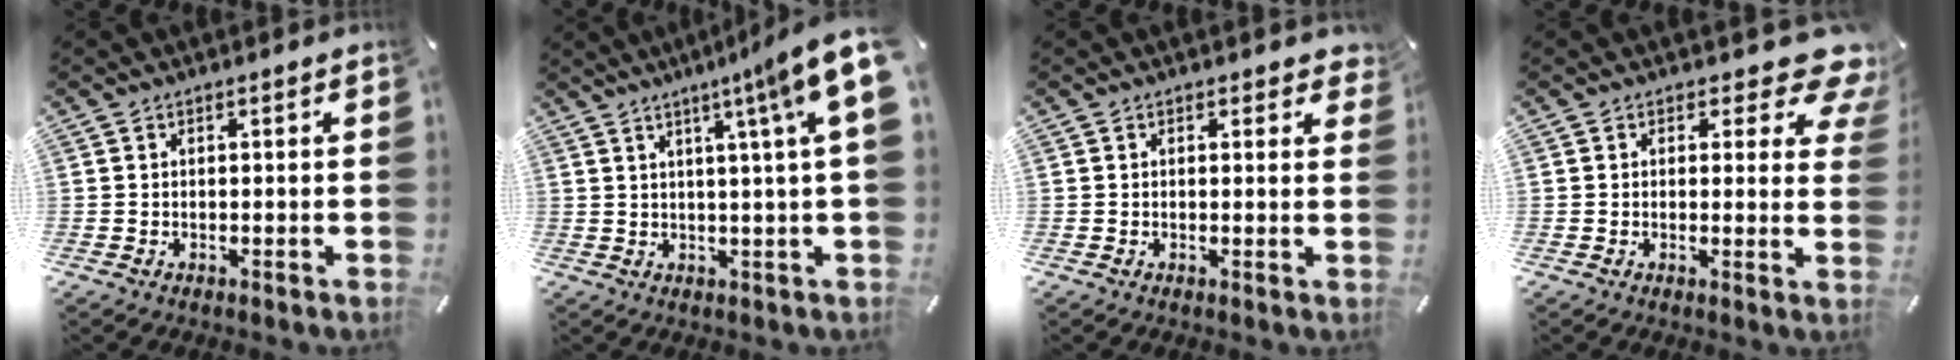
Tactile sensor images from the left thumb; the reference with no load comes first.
{"total": 10.6, "force": [4.7, 0.0, 9.5], "torque": [-0.158, -0.024, 0.076]}
{"total": 1.3, "force": [0.9, 0.8, 0.5], "torque": [0.005, -0.003, 0.012]}
{"total": 8.1, "force": [4.9, 4.0, 5.0], "torque": [-0.044, -0.036, 0.079]}